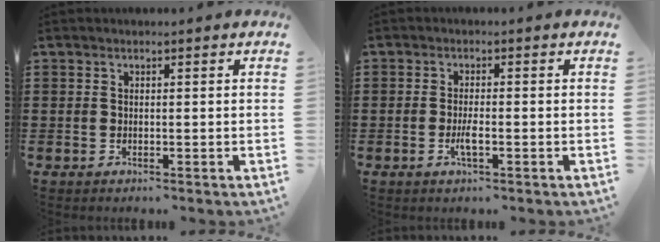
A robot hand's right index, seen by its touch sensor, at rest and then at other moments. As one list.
[{"total": 2.5, "force": [-0.9, 0.4, 2.3], "torque": [-0.046, -0.004, -0.016]}]